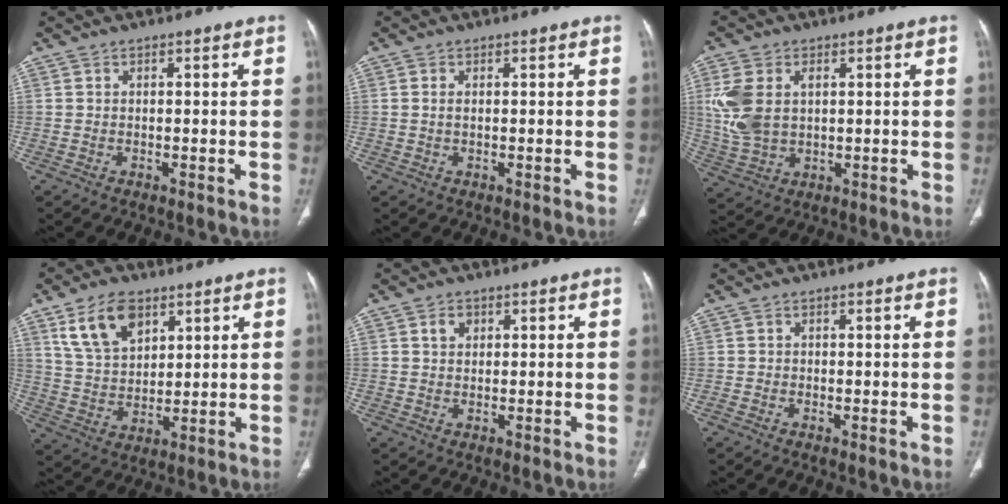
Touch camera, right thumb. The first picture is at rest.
{"total": 1.0, "force": [0.2, 0.5, 0.9], "torque": [-0.022, 0.001, 0.005]}
{"total": 10.2, "force": [2.0, 6.8, 7.3], "torque": [-0.164, 0.002, 0.050]}
{"total": 11.3, "force": [6.1, 6.7, 6.7], "torque": [-0.103, -0.023, 0.123]}
{"total": 2.1, "force": [0.9, 1.6, 1.0], "torque": [-0.011, -0.001, 0.014]}
{"total": 0.6, "force": [-0.3, 0.2, 0.5], "torque": [-0.009, -0.003, -0.008]}